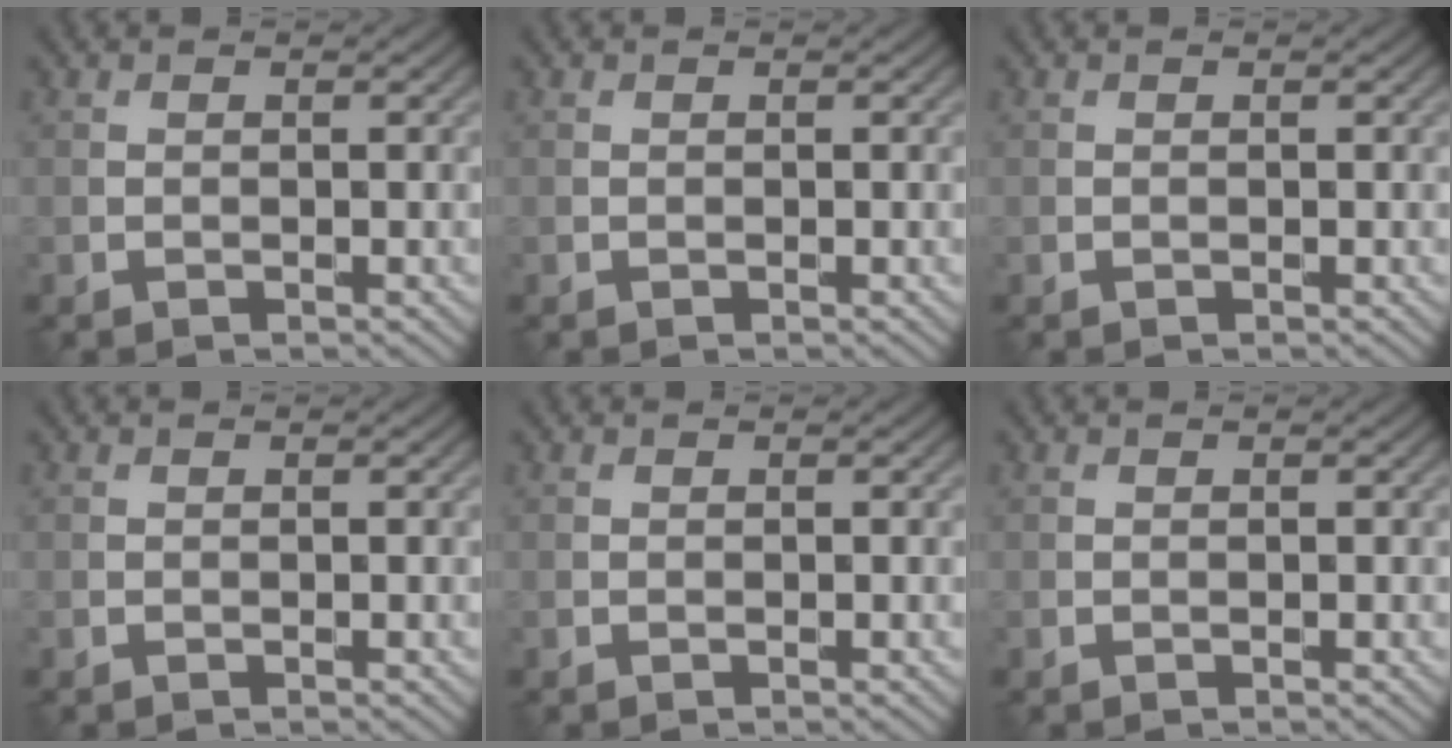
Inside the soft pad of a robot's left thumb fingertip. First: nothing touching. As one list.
[{"total": 0.0}, {"total": 0.0}, {"total": 0.0}, {"total": 0.0}, {"total": 0.0}]